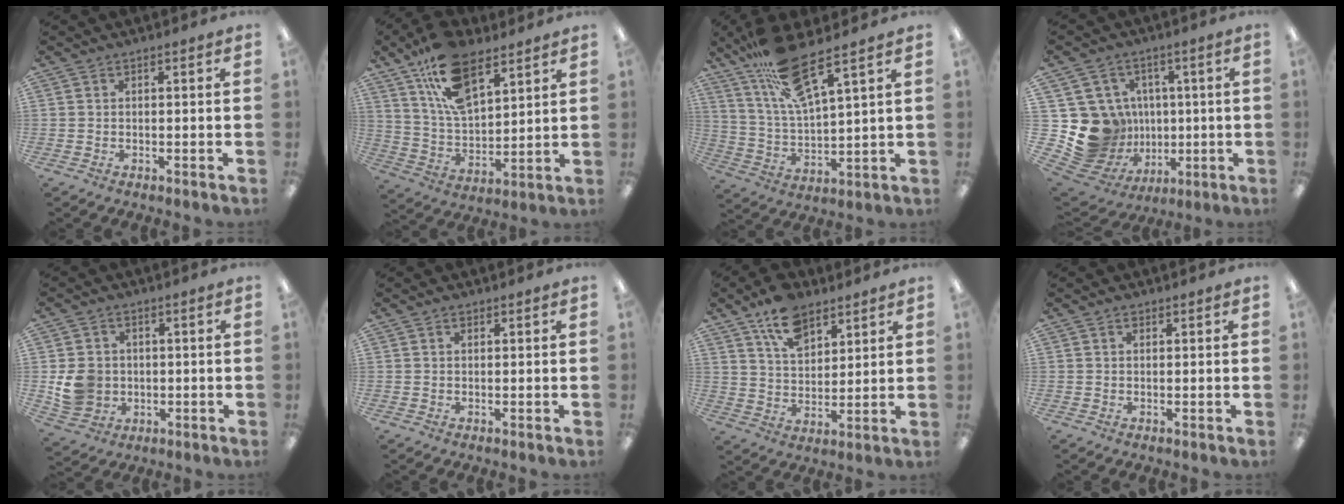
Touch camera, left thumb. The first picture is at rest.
{"total": 17.0, "force": [10.8, 8.2, 10.2], "torque": [-0.187, -0.040, 0.196]}
{"total": 14.9, "force": [10.9, 2.9, 9.7], "torque": [-0.189, -0.050, 0.189]}
{"total": 17.1, "force": [-0.8, 16.3, 5.2], "torque": [-0.120, -0.009, 0.032]}
{"total": 7.9, "force": [-0.2, 7.3, 3.2], "torque": [-0.071, 0.014, 0.002]}
{"total": 0.8, "force": [0.5, 0.4, 0.4], "torque": [-0.009, 0.002, 0.010]}
{"total": 11.6, "force": [8.0, 6.3, 5.5], "torque": [-0.099, -0.030, 0.148]}
{"total": 0.9, "force": [0.6, 0.5, 0.5], "torque": [-0.011, 0.001, 0.011]}